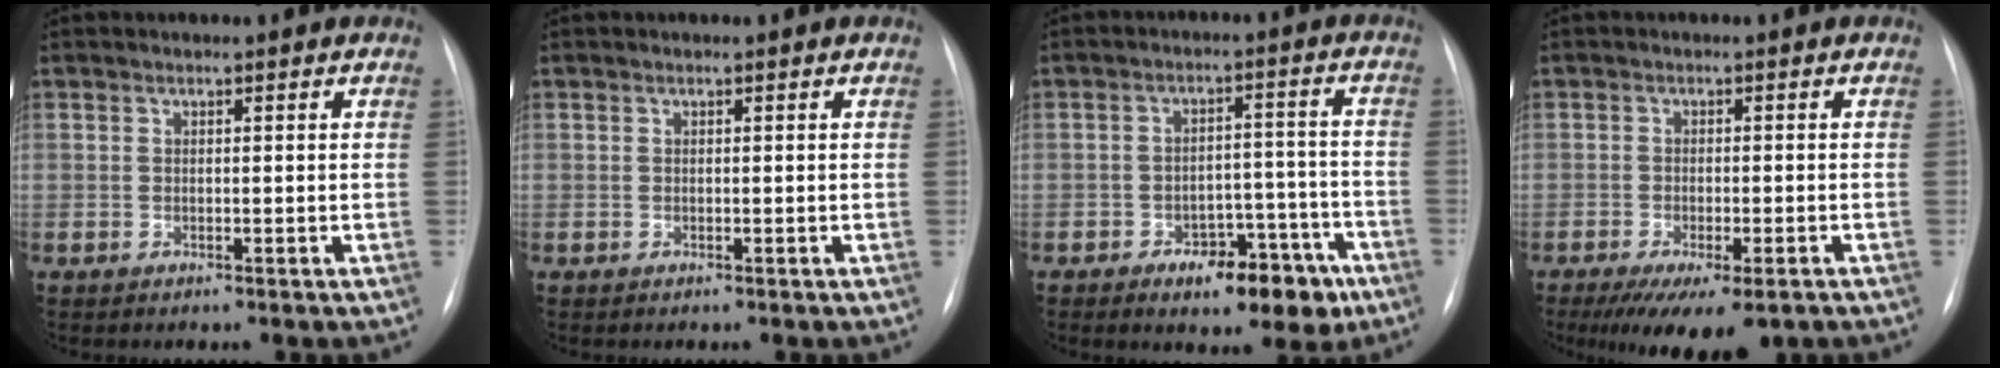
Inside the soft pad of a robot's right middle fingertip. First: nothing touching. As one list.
[{"total": 0.0}, {"total": 9.7, "force": [-5.6, 4.6, 6.5], "torque": [-0.070, 0.027, -0.073]}, {"total": 9.9, "force": [-6.6, 3.2, 6.6], "torque": [-0.095, -0.016, -0.097]}]